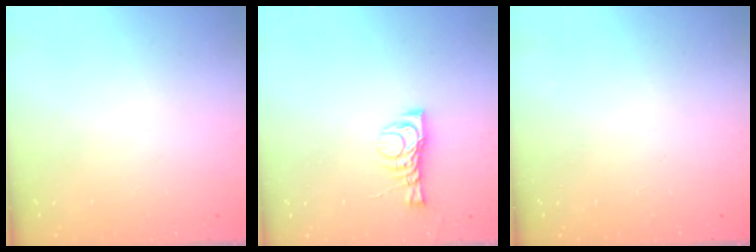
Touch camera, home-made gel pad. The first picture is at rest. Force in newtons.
{"total": 7.0, "press": 6.9, "slide": 0.5}
{"total": 0.0}